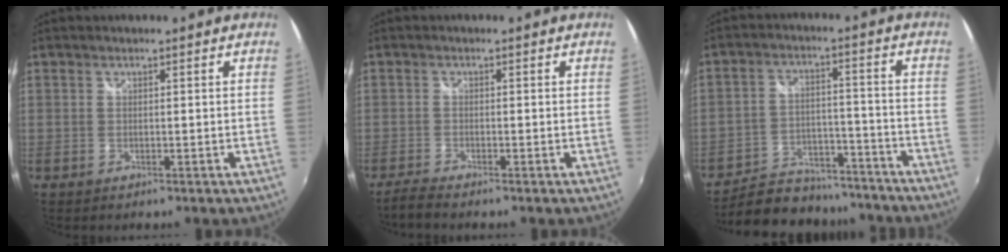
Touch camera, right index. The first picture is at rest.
{"total": 2.2, "force": [-2.1, 0.1, 0.7], "torque": [-0.027, -0.005, -0.043]}
{"total": 17.8, "force": [-15.4, 7.2, 5.2], "torque": [-0.124, 0.022, -0.208]}